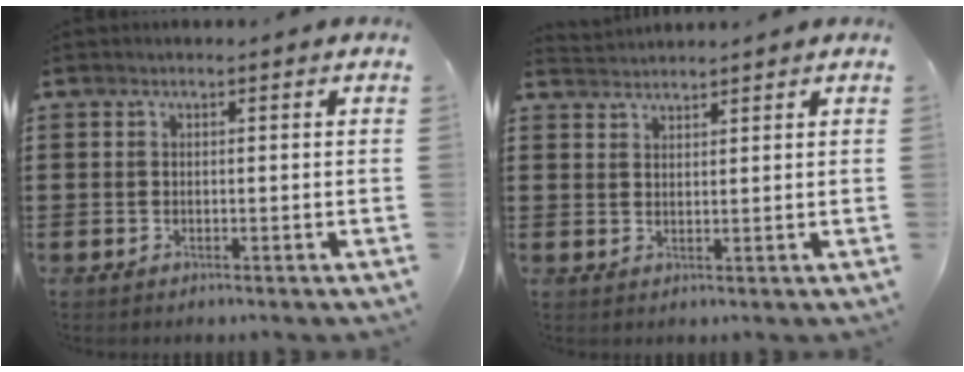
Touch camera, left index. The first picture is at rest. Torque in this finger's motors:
{"motor_torque": [1.44, -0.70, -0.11, -0.12]}